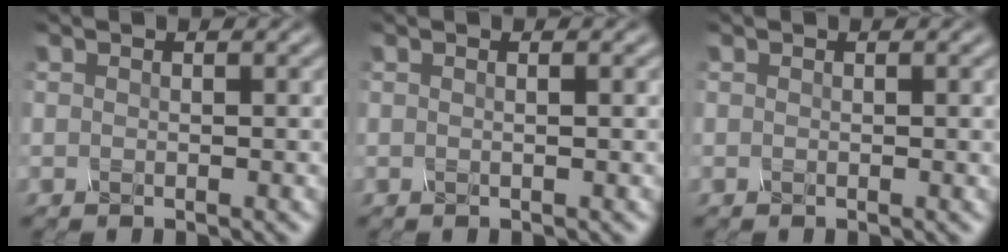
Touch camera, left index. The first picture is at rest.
{"total": 1.3, "force": [0.2, 0.5, 1.1], "torque": [-0.008, -0.001, -0.009]}
{"total": 0.8, "force": [0.0, 0.2, 0.8], "torque": [-0.007, 0.002, -0.001]}